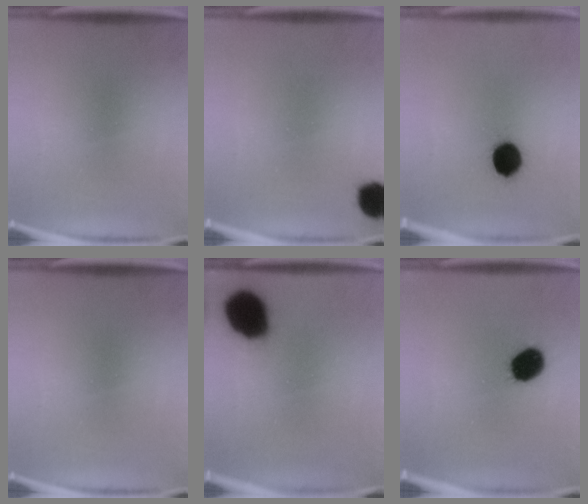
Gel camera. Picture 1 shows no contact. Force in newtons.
{"total": 6.2}
{"total": 9.1}
{"total": 0.0}
{"total": 14.2}
{"total": 10.1}